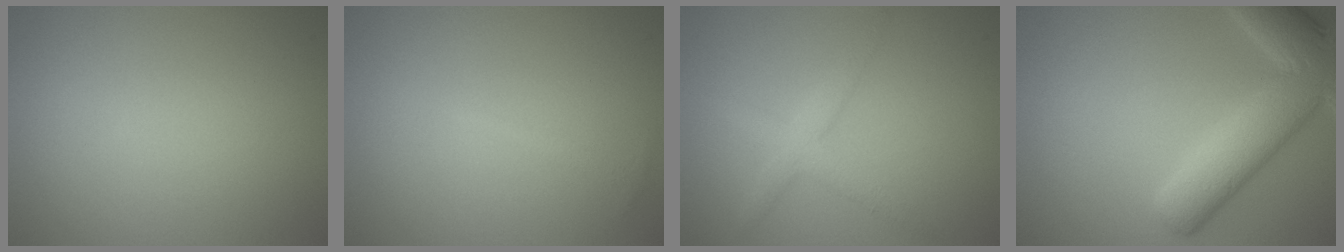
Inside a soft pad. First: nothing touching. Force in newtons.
{"total": 0.7, "press": 0.7, "slide": 0.1}
{"total": 2.4, "press": 2.4, "slide": 0.1}
{"total": 7.6, "press": 7.6, "slide": 0.6}